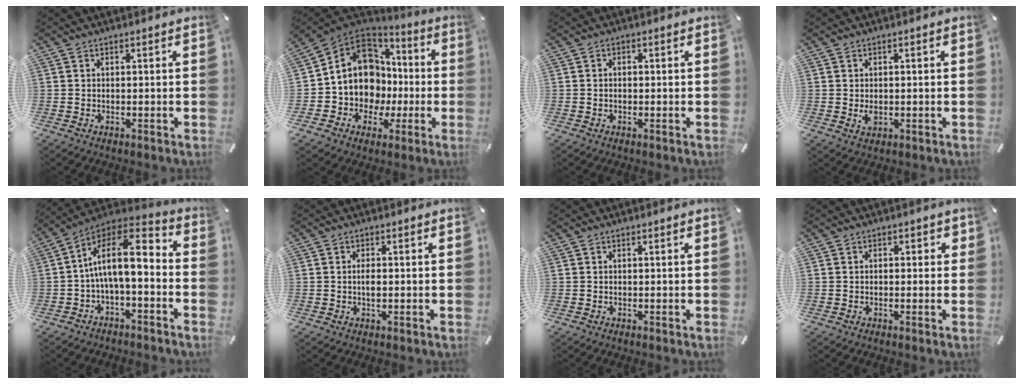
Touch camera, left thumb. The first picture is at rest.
{"total": 13.3, "force": [0.9, 12.2, 5.3], "torque": [-0.113, -0.015, 0.033]}
{"total": 0.8, "force": [-0.2, 0.6, 0.5], "torque": [-0.010, 0.002, -0.005]}
{"total": 1.9, "force": [-0.2, 1.4, 1.3], "torque": [-0.032, 0.000, -0.005]}
{"total": 13.5, "force": [-0.2, 6.4, 11.9], "torque": [-0.206, -0.005, -0.005]}
{"total": 1.9, "force": [-0.1, 0.8, 1.7], "torque": [-0.040, -0.002, -0.005]}
{"total": 0.0}
{"total": 1.0, "force": [-0.3, 0.8, 0.6], "torque": [-0.004, 0.003, -0.009]}